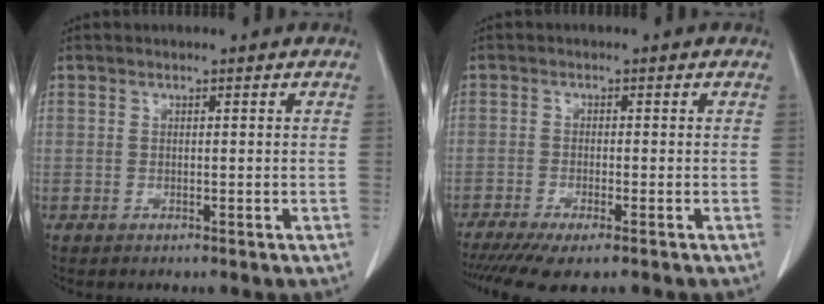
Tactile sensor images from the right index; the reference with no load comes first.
{"total": 7.9, "force": [-5.9, 1.1, 5.1], "torque": [-0.081, -0.017, -0.096]}